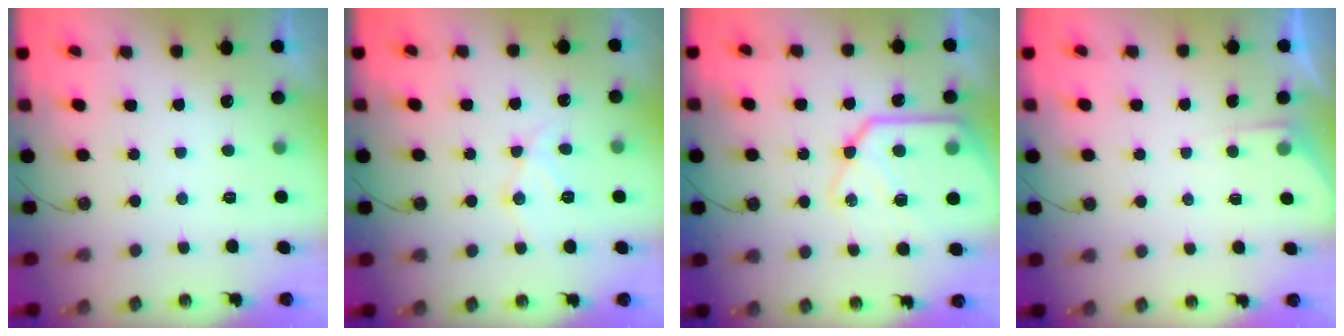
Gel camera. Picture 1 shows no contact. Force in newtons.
{"total": 10.4, "press": 10.4, "slide": 0.2}
{"total": 19.7, "press": 19.6, "slide": 2.2}
{"total": 2.0, "press": 2.0, "slide": 0.3}